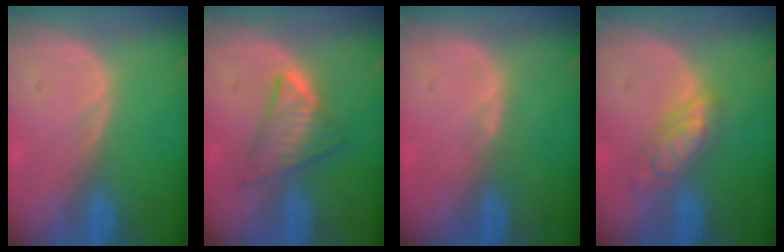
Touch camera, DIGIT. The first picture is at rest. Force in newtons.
{"total": 5.8, "press": 5.8, "slide": 0.7}
{"total": 0.6, "press": 0.5, "slide": 0.3}
{"total": 5.7, "press": 5.1, "slide": 2.6}